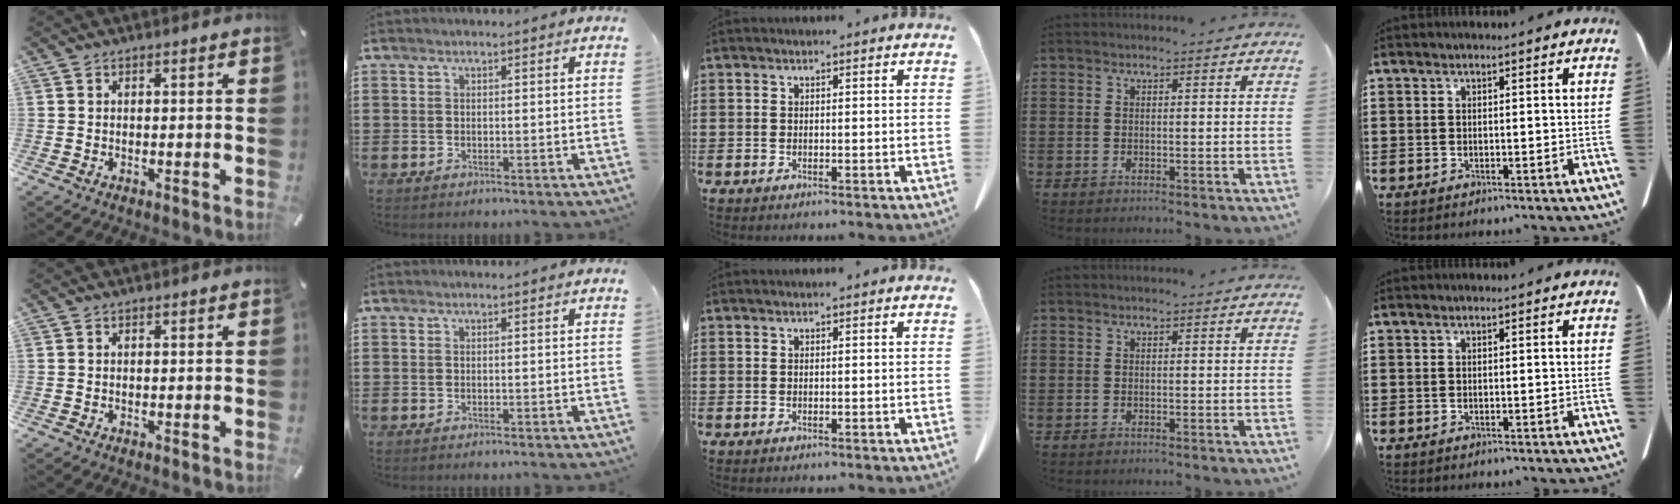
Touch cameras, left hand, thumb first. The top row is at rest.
{}